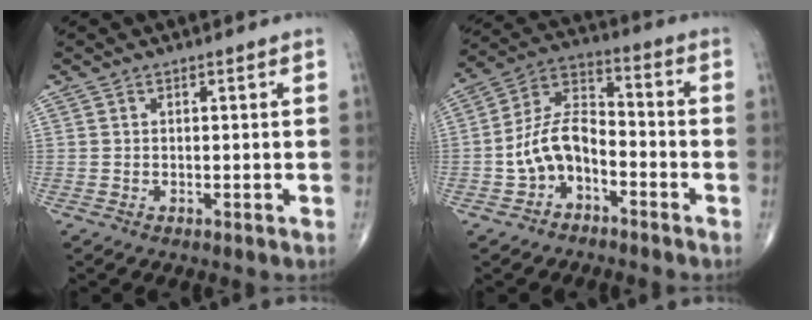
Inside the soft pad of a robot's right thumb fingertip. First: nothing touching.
{"total": 10.5, "force": [-3.7, 6.5, 7.4], "torque": [-0.129, 0.053, -0.077]}